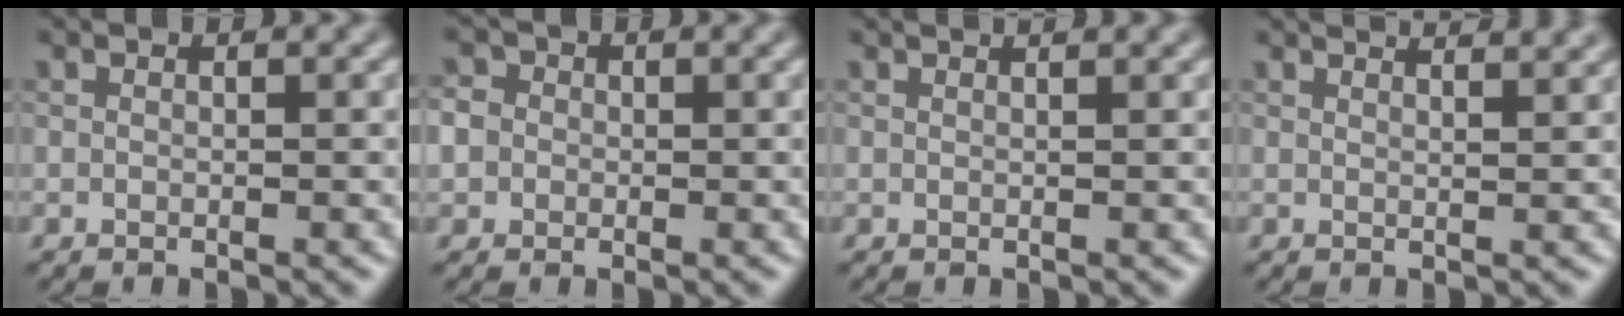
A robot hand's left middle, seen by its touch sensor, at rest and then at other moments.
{"total": 4.2, "force": [0.5, 3.9, 1.7], "torque": [-0.020, 0.030, -0.023]}
{"total": 1.6, "force": [1.3, 0.5, 0.8], "torque": [-0.004, -0.001, 0.002]}
{"total": 5.3, "force": [4.3, 1.9, 2.6], "torque": [-0.011, 0.039, 0.022]}